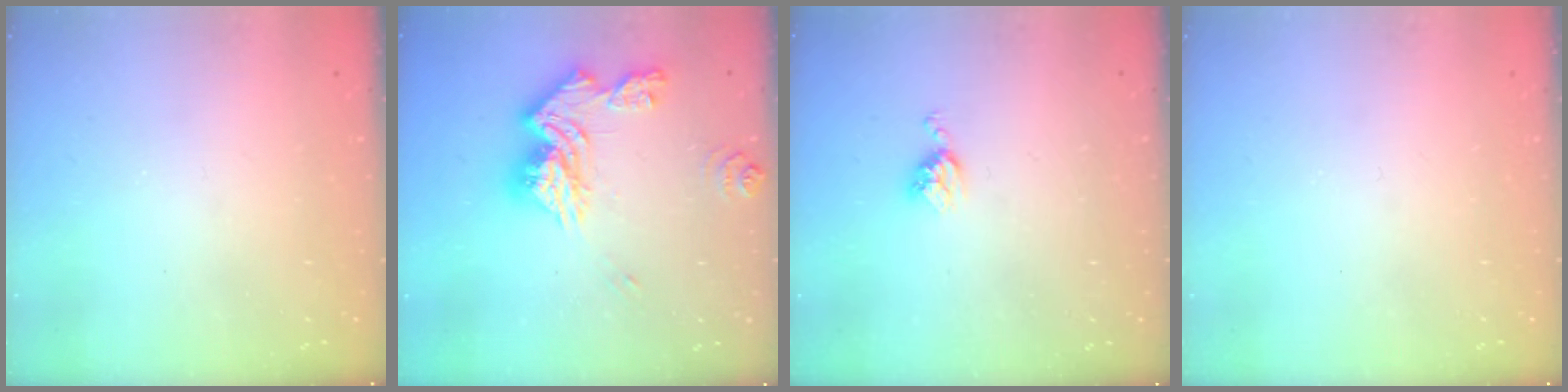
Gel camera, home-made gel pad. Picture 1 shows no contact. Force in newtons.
{"total": 16.0, "press": 15.9, "slide": 1.8}
{"total": 5.5, "press": 5.5, "slide": 0.7}
{"total": 0.0}